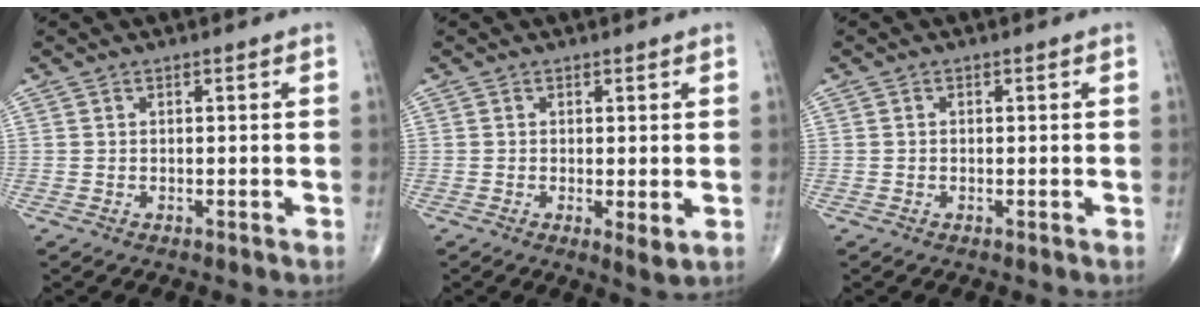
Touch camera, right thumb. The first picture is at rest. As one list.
[{"total": 2.7, "force": [-0.2, 0.7, 2.6], "torque": [-0.046, -0.013, -0.006]}, {"total": 0.0}]